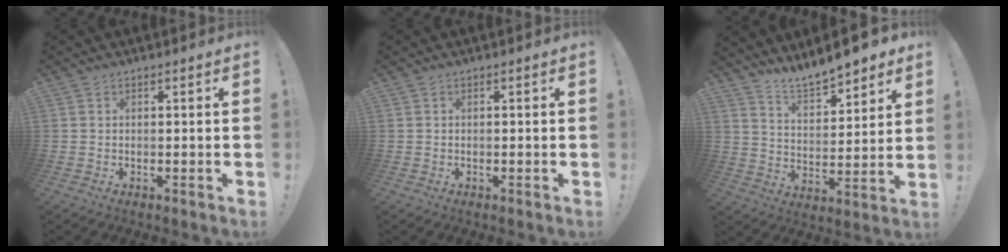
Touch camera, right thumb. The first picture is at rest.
{"total": 0.0}
{"total": 10.3, "force": [9.7, 1.5, 3.1], "torque": [-0.064, -0.080, 0.175]}